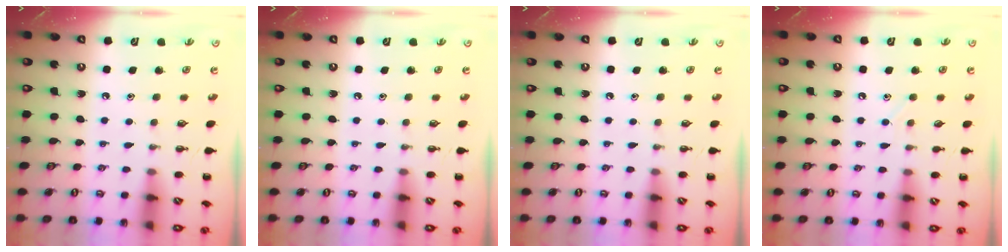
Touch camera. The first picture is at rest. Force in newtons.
{"total": 0.0}
{"total": 0.0}
{"total": 3.0, "press": 2.8, "slide": 1.0}